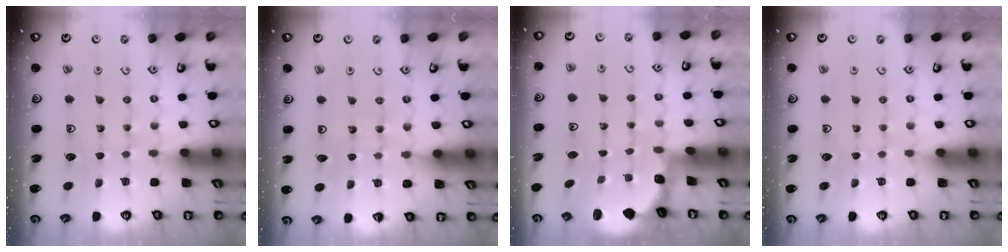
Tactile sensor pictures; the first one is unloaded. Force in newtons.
{"total": 5.3, "press": 5.2, "slide": 1.2}
{"total": 1.9, "press": 1.7, "slide": 0.8}
{"total": 0.0}